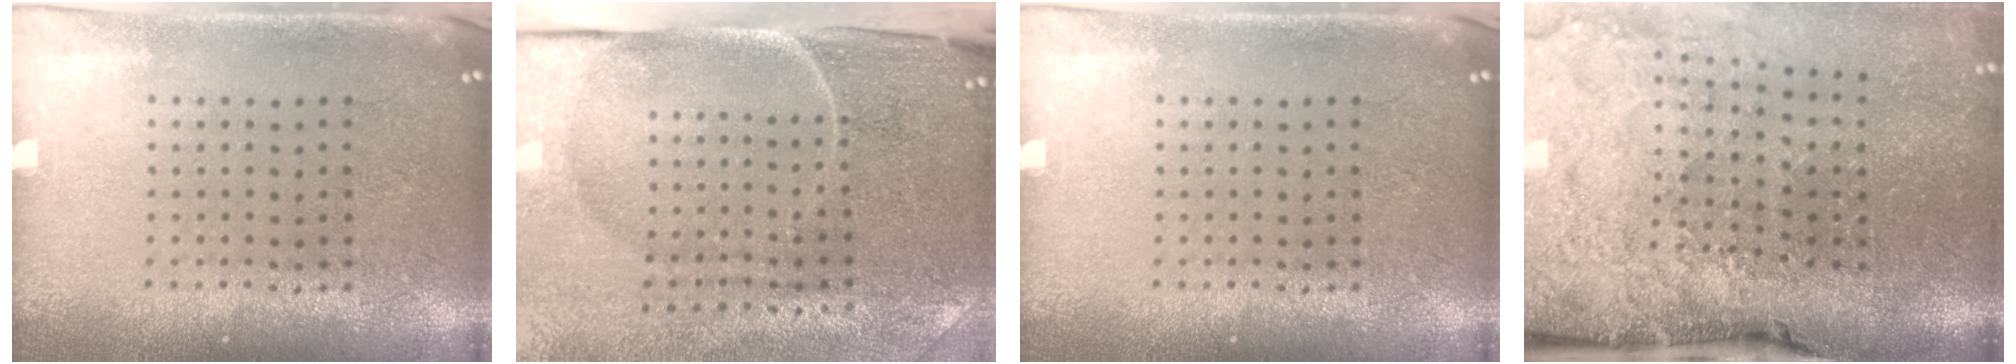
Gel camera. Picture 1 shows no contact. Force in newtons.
{"total": 4.9, "press": 4.0, "slide": 3.0}
{"total": 0.0}
{"total": 4.7, "press": 3.6, "slide": 3.0}